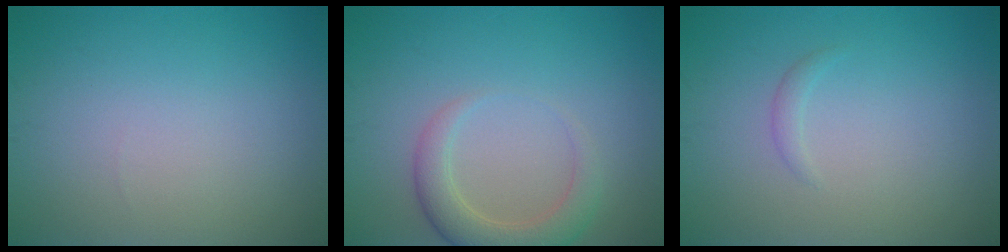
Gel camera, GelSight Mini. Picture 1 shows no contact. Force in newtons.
{"total": 3.5, "press": 3.5, "slide": 0.4}
{"total": 0.7, "press": 0.7, "slide": 0.1}